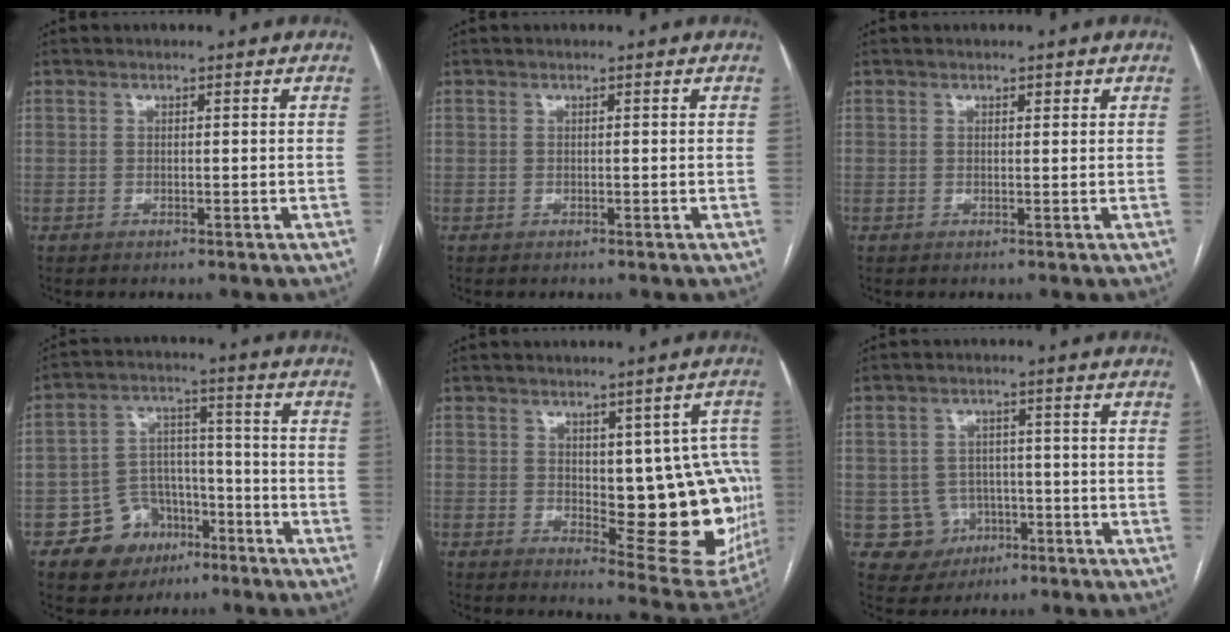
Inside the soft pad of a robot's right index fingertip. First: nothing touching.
{"total": 0.0}
{"total": 0.8, "force": [0.5, 0.4, 0.5], "torque": [-0.006, 0.003, 0.005]}
{"total": 9.6, "force": [-5.2, 7.6, 2.7], "torque": [-0.035, 0.030, -0.073]}
{"total": 15.9, "force": [0.0, 6.4, 14.5], "torque": [-0.129, 0.006, 0.018]}
{"total": 5.8, "force": [-1.5, 5.6, 0.5], "torque": [-0.001, 0.012, -0.011]}